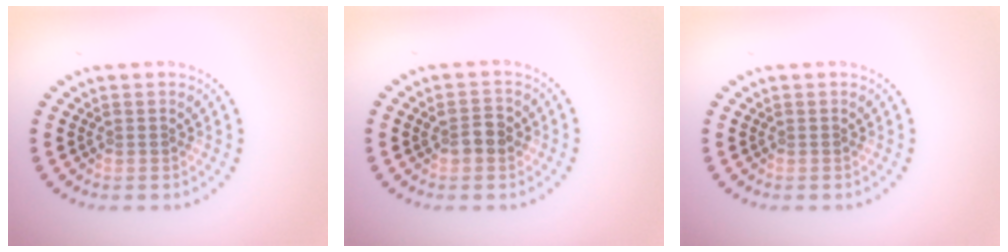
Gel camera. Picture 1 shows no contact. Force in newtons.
{"total": 2.1, "press": 2.1, "slide": 0.2}
{"total": 0.0}